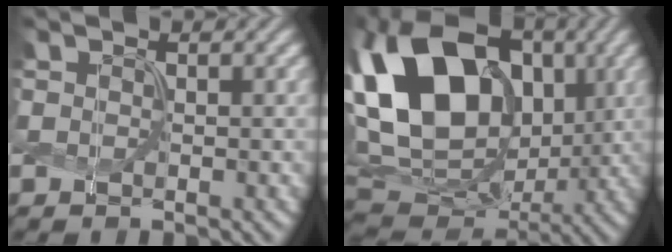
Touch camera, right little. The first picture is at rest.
{"total": 17.0, "force": [2.7, 12.2, 11.6], "torque": [-0.240, 0.025, 0.049]}